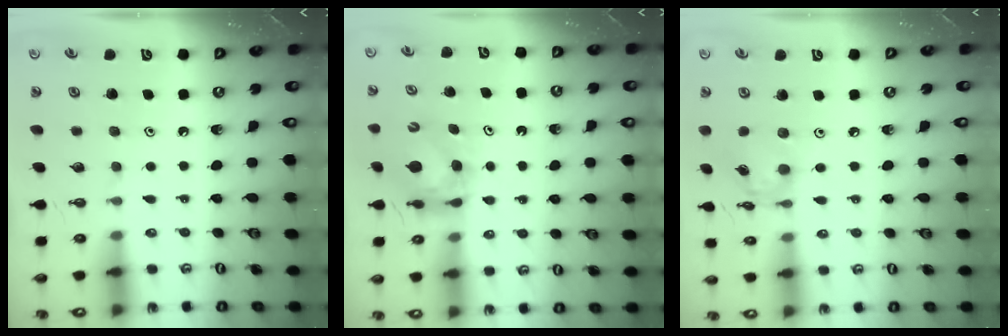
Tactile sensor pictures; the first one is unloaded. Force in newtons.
{"total": 6.0, "press": 5.9, "slide": 0.6}
{"total": 10.6, "press": 10.6, "slide": 0.9}